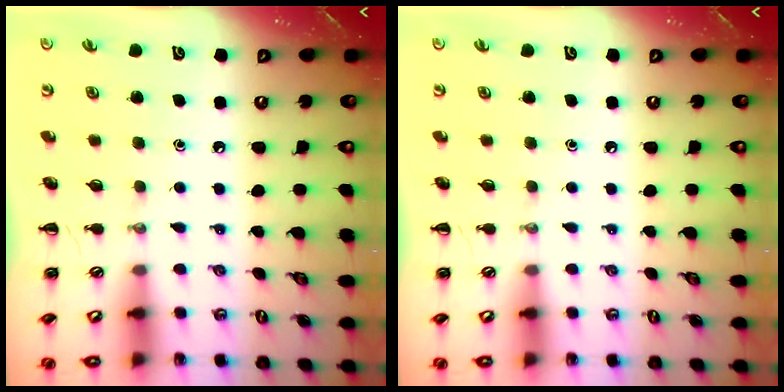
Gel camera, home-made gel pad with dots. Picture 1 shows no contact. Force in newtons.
{"total": 0.0}